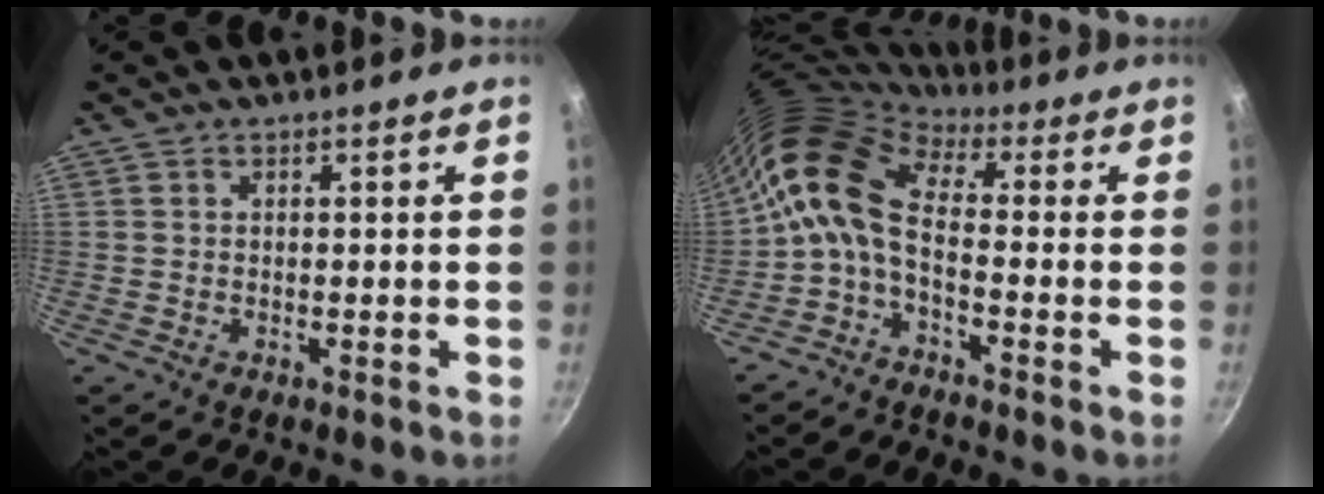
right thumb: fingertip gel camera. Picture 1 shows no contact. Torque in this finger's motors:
{"motor_torque": [-0.49, 1.50, 1.68, -0.46, 0.59]}